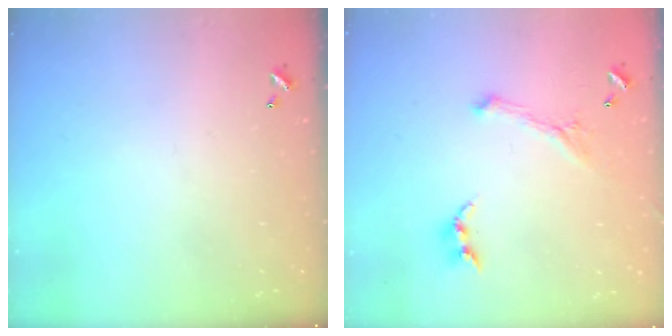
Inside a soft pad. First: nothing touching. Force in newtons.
{"total": 1.6, "press": 1.5, "slide": 0.4}